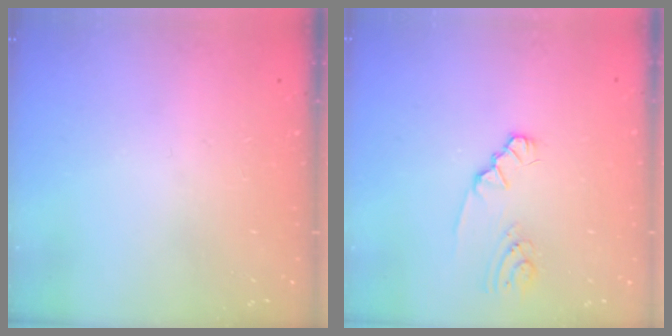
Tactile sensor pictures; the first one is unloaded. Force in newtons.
{"total": 2.2, "press": 2.2, "slide": 0.4}